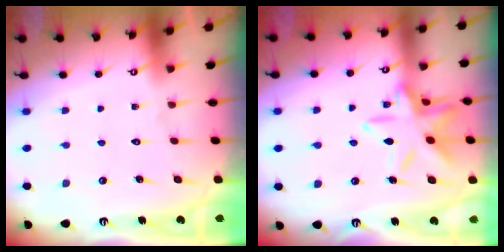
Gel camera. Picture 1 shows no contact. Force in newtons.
{"total": 14.0, "press": 14.0, "slide": 0.8}